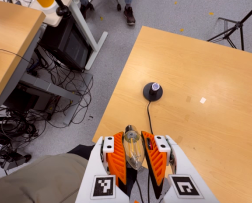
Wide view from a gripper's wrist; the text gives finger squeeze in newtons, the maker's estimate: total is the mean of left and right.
{"total": 21.7, "left": 23.6, "right": 19.9}